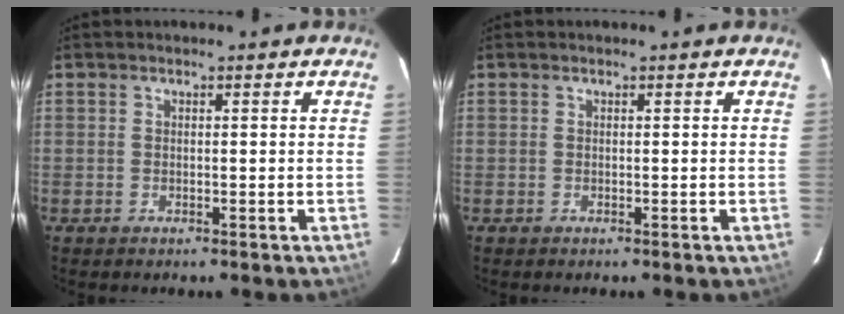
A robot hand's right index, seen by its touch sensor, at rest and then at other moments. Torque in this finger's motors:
{"motor_torque": [0.00, 0.00, -0.01, 0.00]}